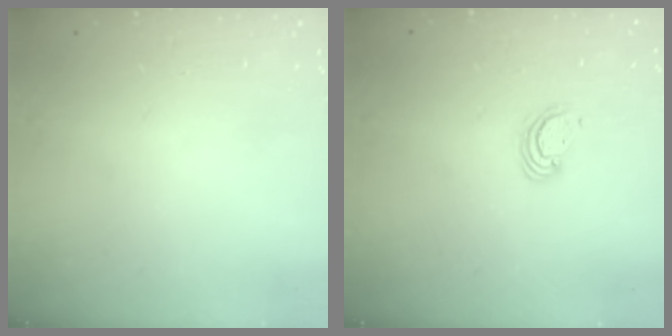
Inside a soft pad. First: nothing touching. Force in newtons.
{"total": 3.5, "press": 3.5, "slide": 0.3}